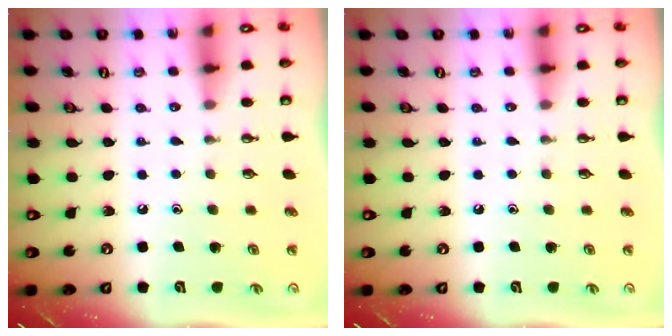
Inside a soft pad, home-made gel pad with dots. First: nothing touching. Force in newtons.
{"total": 0.0}